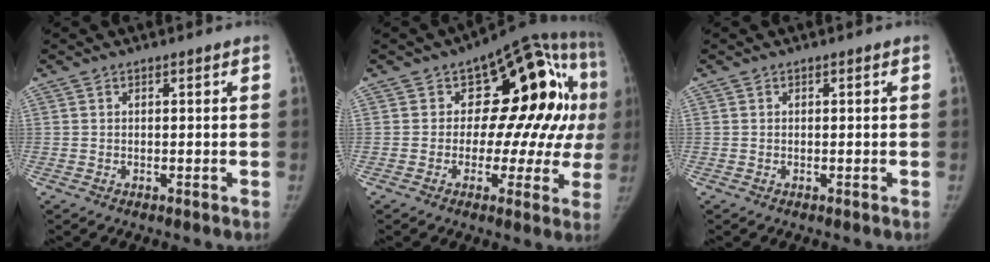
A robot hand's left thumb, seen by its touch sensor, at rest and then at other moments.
{"total": 19.6, "force": [2.3, 11.1, 16.0], "torque": [-0.141, 0.020, 0.020]}
{"total": 0.0}